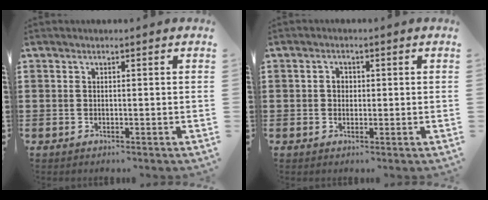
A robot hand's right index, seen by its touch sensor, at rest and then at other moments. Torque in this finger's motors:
{"motor_torque": [0.49, 0.27, 0.15, 0.03]}